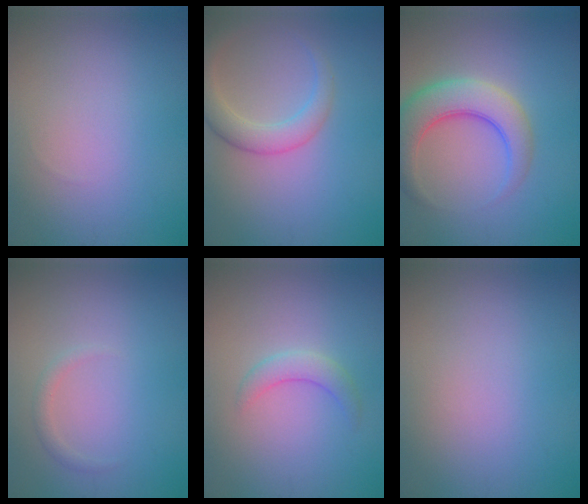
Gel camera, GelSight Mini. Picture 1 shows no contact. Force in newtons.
{"total": 3.3, "press": 3.3, "slide": 0.1}
{"total": 6.1, "press": 6.1, "slide": 0.5}
{"total": 1.0, "press": 1.0, "slide": 0.1}
{"total": 2.0, "press": 2.0, "slide": 0.1}
{"total": 0.0}